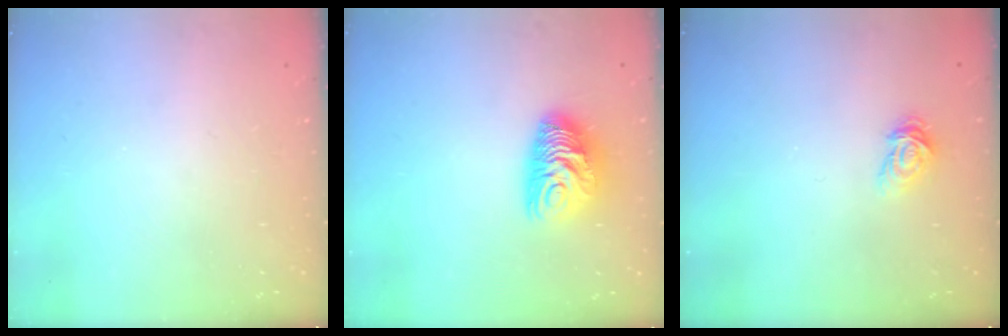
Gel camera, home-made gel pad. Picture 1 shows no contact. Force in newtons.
{"total": 9.9, "press": 9.9, "slide": 0.2}
{"total": 3.8, "press": 3.8, "slide": 0.4}